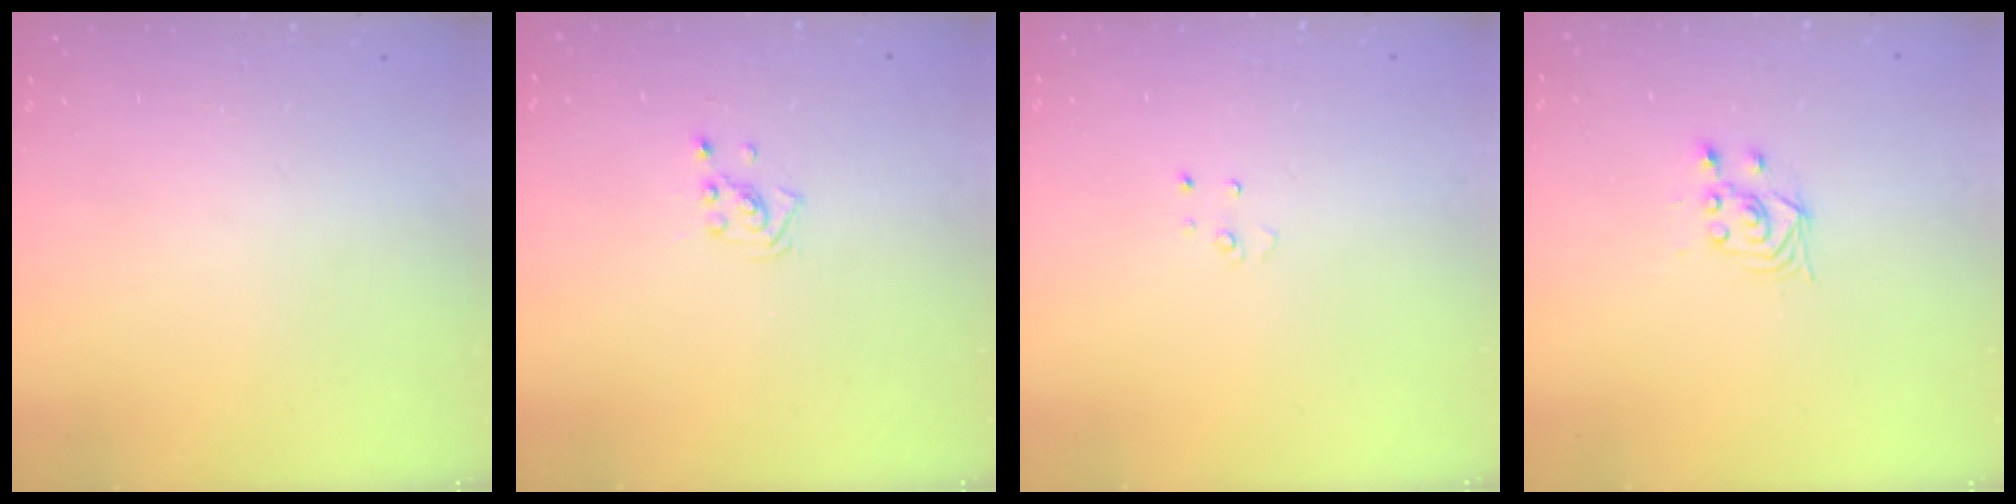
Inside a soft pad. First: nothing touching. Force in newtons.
{"total": 1.9, "press": 1.9, "slide": 0.1}
{"total": 2.5, "press": 2.5, "slide": 0.2}
{"total": 3.5, "press": 3.0, "slide": 1.7}